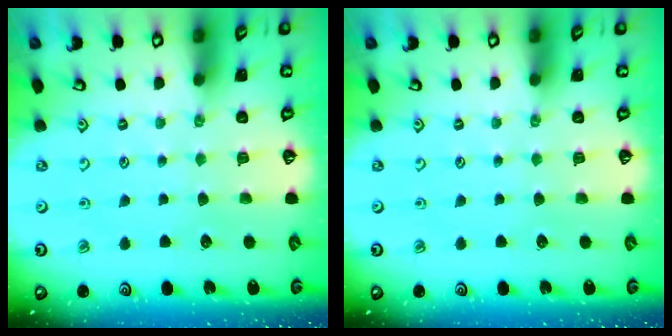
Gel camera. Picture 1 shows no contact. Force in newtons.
{"total": 0.0}